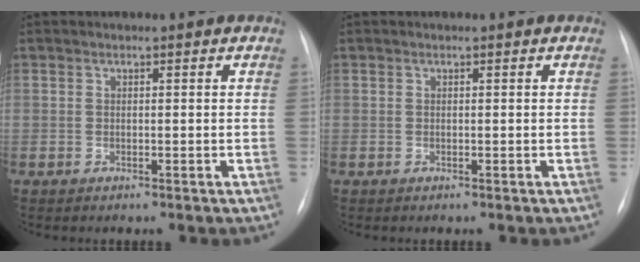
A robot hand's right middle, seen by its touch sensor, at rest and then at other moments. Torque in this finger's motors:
{"motor_torque": [0.00, 0.00, 0.00, 0.00]}